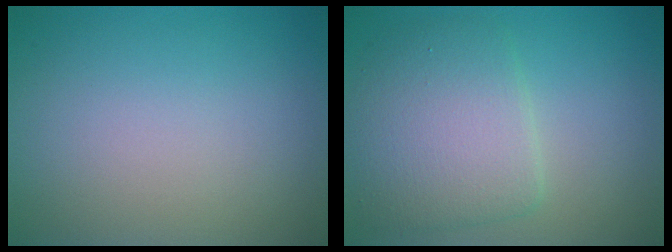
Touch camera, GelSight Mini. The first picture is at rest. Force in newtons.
{"total": 5.7, "press": 5.7, "slide": 0.1}